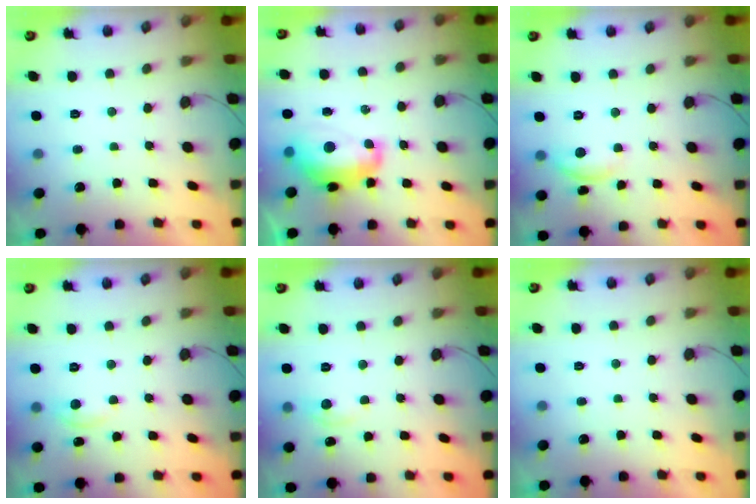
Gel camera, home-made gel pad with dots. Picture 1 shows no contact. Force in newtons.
{"total": 12.9, "press": 12.8, "slide": 1.1}
{"total": 7.8, "press": 7.8, "slide": 0.5}
{"total": 3.0, "press": 3.0, "slide": 0.4}
{"total": 3.9, "press": 3.9, "slide": 0.5}
{"total": 0.0}